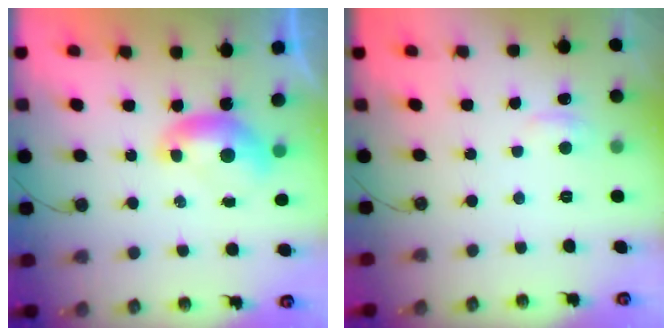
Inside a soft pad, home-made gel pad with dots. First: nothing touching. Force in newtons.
{"total": 2.5, "press": 2.5, "slide": 0.5}